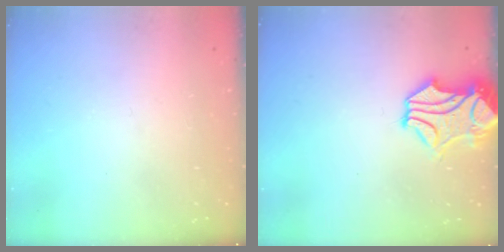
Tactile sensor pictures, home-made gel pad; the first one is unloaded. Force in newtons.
{"total": 2.4, "press": 2.1, "slide": 1.2}